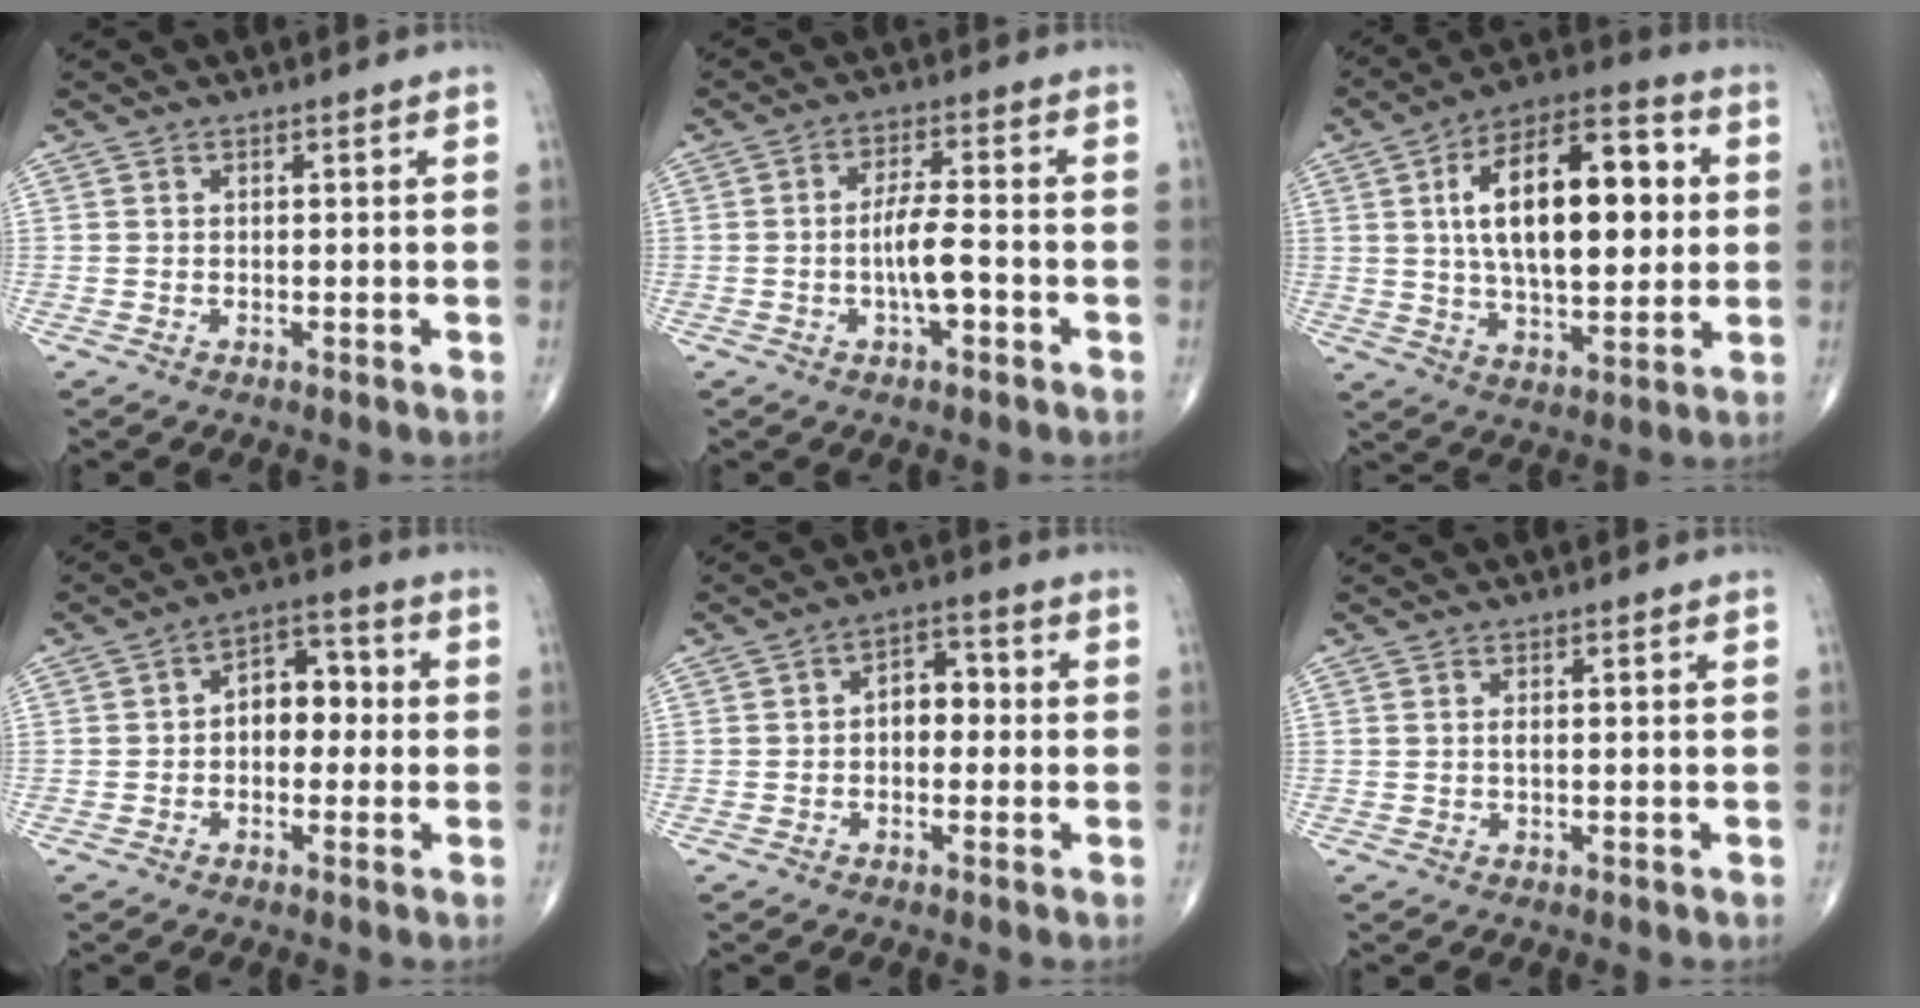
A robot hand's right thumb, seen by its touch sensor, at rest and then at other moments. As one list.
[{"total": 6.3, "force": [-1.7, 1.9, 5.7], "torque": [-0.106, 0.016, -0.032]}, {"total": 22.7, "force": [3.7, 10.9, 19.5], "torque": [-0.291, 0.009, 0.054]}, {"total": 7.9, "force": [-0.1, 5.3, 5.8], "torque": [-0.054, 0.030, -0.012]}, {"total": 5.8, "force": [-0.1, 3.9, 4.3], "torque": [-0.041, 0.022, -0.012]}, {"total": 0.6, "force": [0.1, 0.1, 0.5], "torque": [-0.015, -0.001, 0.001]}]